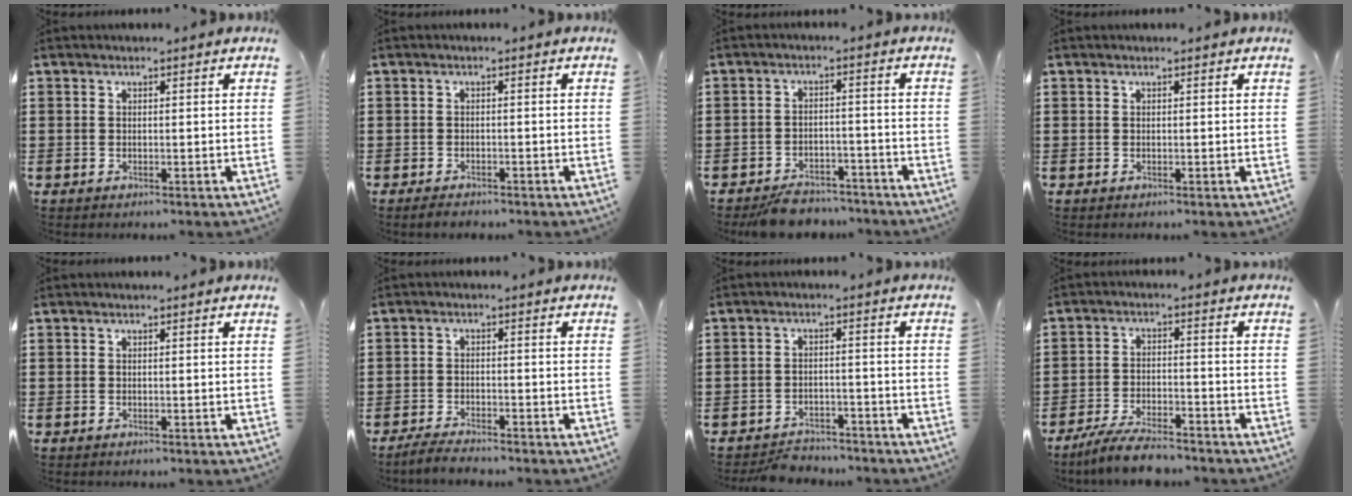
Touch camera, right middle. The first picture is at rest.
{"total": 1.1, "force": [-1.0, 0.2, 0.3], "torque": [-0.009, -0.002, -0.019]}
{"total": 4.4, "force": [-4.1, 1.1, 0.8], "torque": [-0.014, 0.012, -0.082]}
{"total": 0.0}
{"total": 0.0}
{"total": 2.6, "force": [-2.6, 0.2, 0.6], "torque": [-0.019, 0.000, -0.056]}
{"total": 3.0, "force": [-2.9, 0.6, 0.2], "torque": [-0.010, 0.003, -0.061]}
{"total": 6.0, "force": [-5.4, 0.8, 2.5], "torque": [-0.050, -0.001, -0.103]}